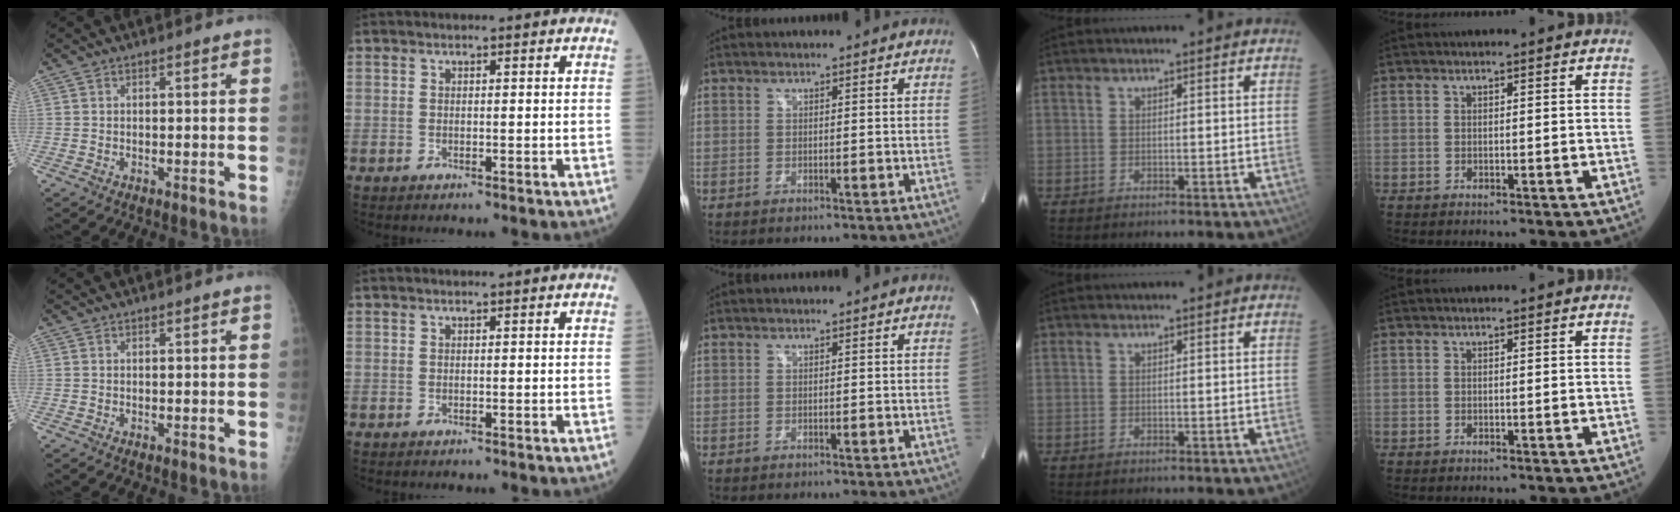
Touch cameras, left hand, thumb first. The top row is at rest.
{}